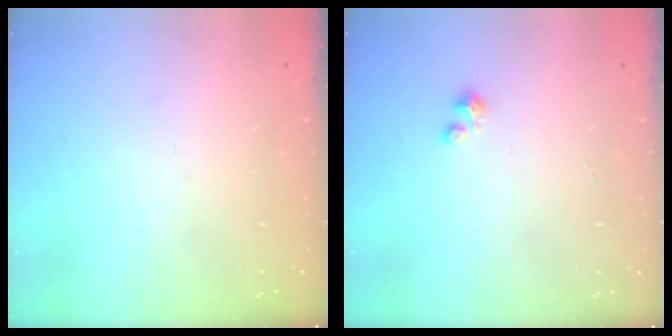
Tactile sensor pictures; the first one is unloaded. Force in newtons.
{"total": 1.6, "press": 1.6, "slide": 0.2}